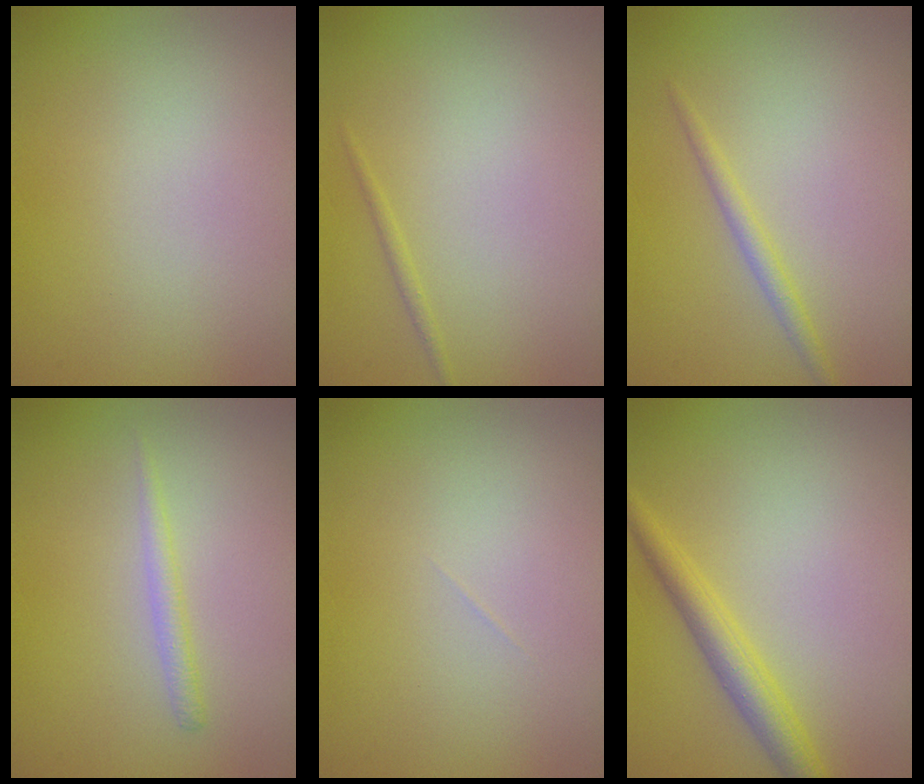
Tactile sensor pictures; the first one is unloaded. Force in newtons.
{"total": 0.7, "press": 0.6, "slide": 0.1}
{"total": 1.4, "press": 1.4, "slide": 0.1}
{"total": 1.2, "press": 1.2, "slide": 0.0}
{"total": 0.0}
{"total": 3.1, "press": 3.1, "slide": 0.1}